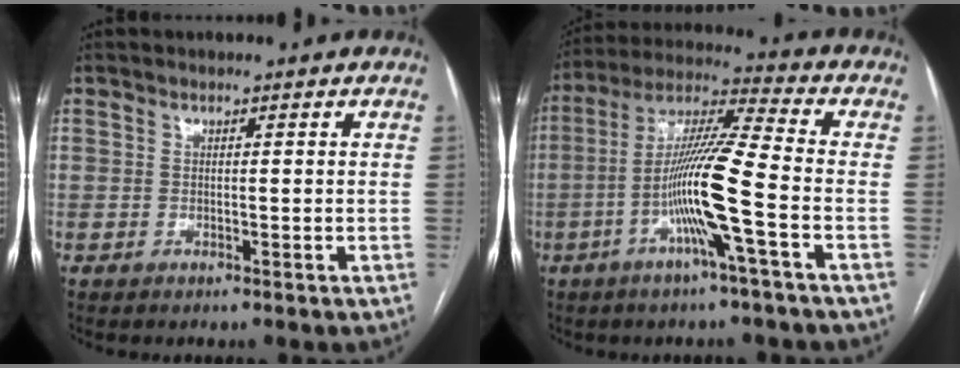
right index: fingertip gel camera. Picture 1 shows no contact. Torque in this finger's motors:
{"motor_torque": [2.14, 0.00, 1.06, 0.21]}